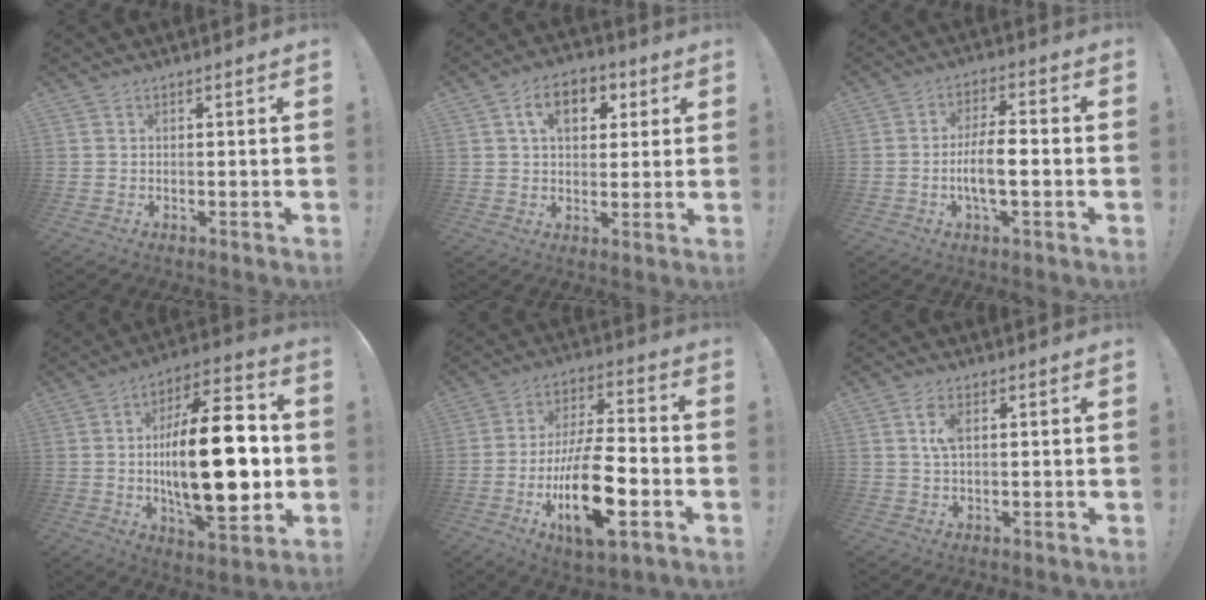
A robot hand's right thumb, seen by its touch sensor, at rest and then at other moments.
{"total": 10.3, "force": [3.5, 6.8, 7.0], "torque": [-0.098, 0.004, 0.061]}
{"total": 8.8, "force": [-2.0, 2.7, 8.2], "torque": [-0.160, 0.006, -0.039]}
{"total": 27.6, "force": [-0.4, 11.3, 25.1], "torque": [-0.425, -0.004, -0.008]}
{"total": 19.8, "force": [-6.2, 7.4, 17.2], "torque": [-0.311, 0.019, -0.097]}
{"total": 4.8, "force": [1.3, 2.2, 4.0], "torque": [-0.074, 0.005, 0.021]}